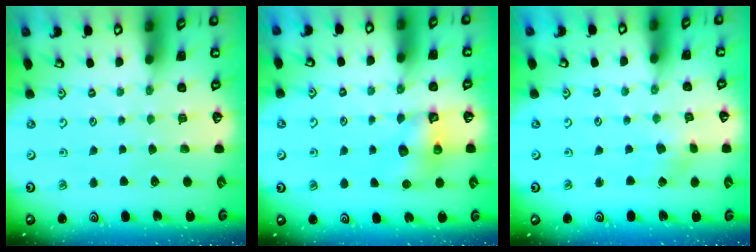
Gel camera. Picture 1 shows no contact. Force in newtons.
{"total": 6.0, "press": 6.0, "slide": 0.1}
{"total": 2.1, "press": 2.0, "slide": 0.3}